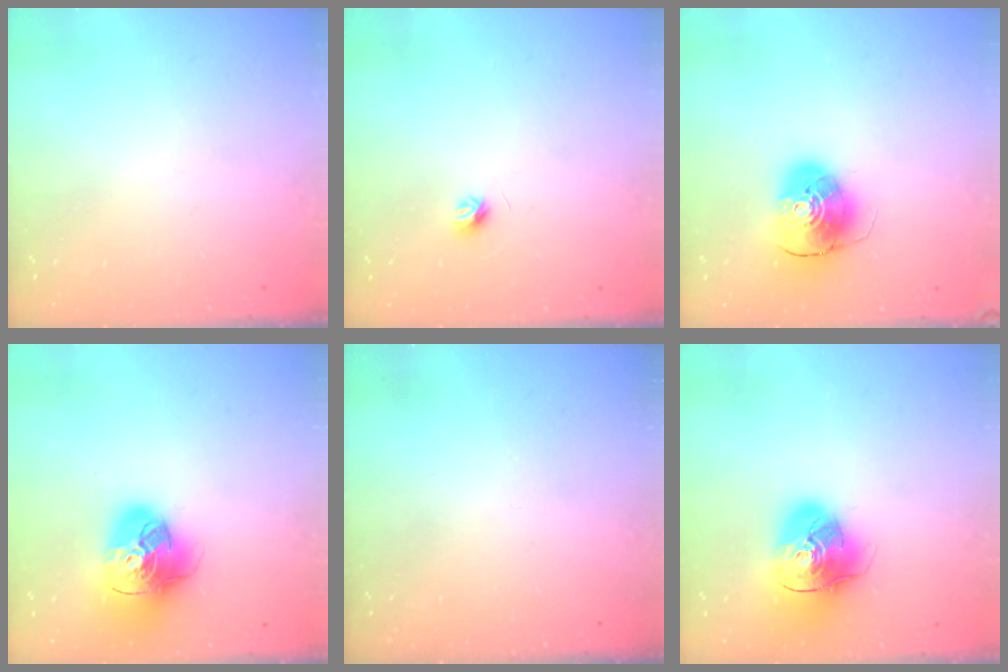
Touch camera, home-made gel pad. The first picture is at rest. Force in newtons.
{"total": 4.1, "press": 4.0, "slide": 0.6}
{"total": 9.8, "press": 9.7, "slide": 1.4}
{"total": 17.7, "press": 17.5, "slide": 2.2}
{"total": 0.0}
{"total": 15.6, "press": 15.4, "slide": 2.2}